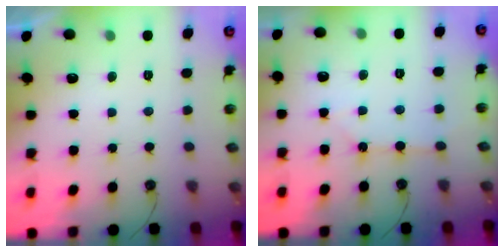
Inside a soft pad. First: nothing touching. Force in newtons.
{"total": 3.6, "press": 3.5, "slide": 0.5}